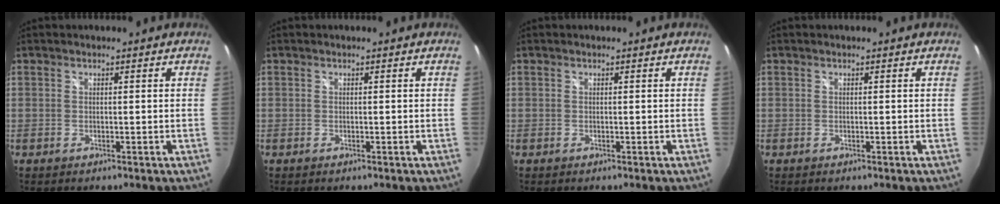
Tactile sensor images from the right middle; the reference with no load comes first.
{"total": 0.0}
{"total": 0.0}
{"total": 0.0}